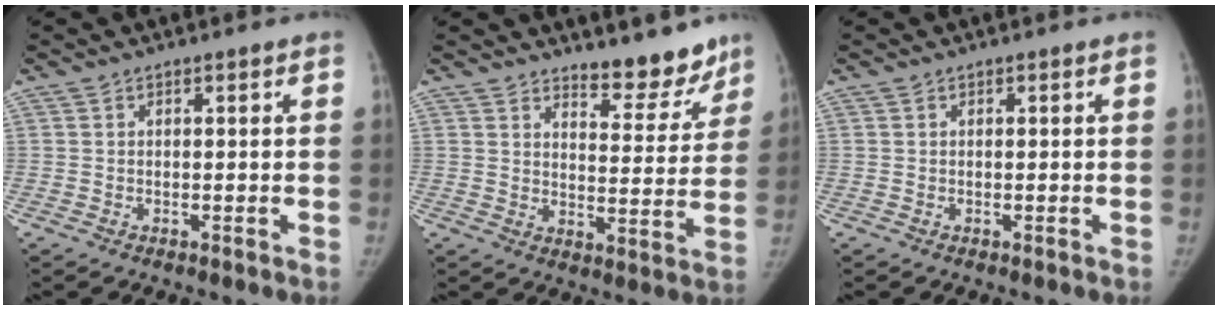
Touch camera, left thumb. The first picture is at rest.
{"total": 9.3, "force": [8.1, 3.1, 3.5], "torque": [-0.008, -0.069, 0.116]}
{"total": 0.0}